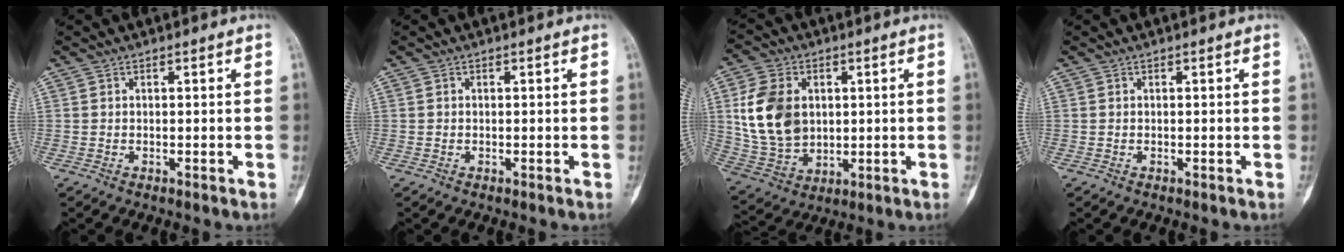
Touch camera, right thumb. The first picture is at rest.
{"total": 0.0}
{"total": 13.9, "force": [2.5, 10.2, 9.1], "torque": [-0.156, -0.007, 0.059]}
{"total": 0.0}